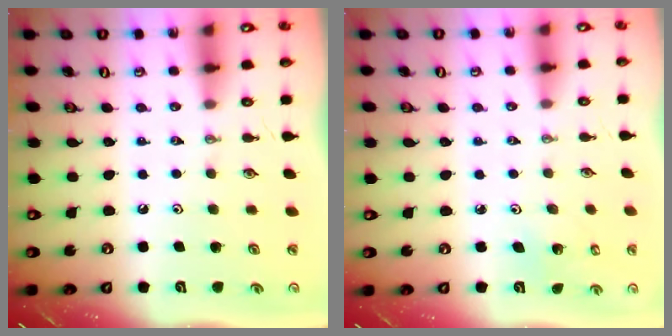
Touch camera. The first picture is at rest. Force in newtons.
{"total": 2.0, "press": 2.0, "slide": 0.1}